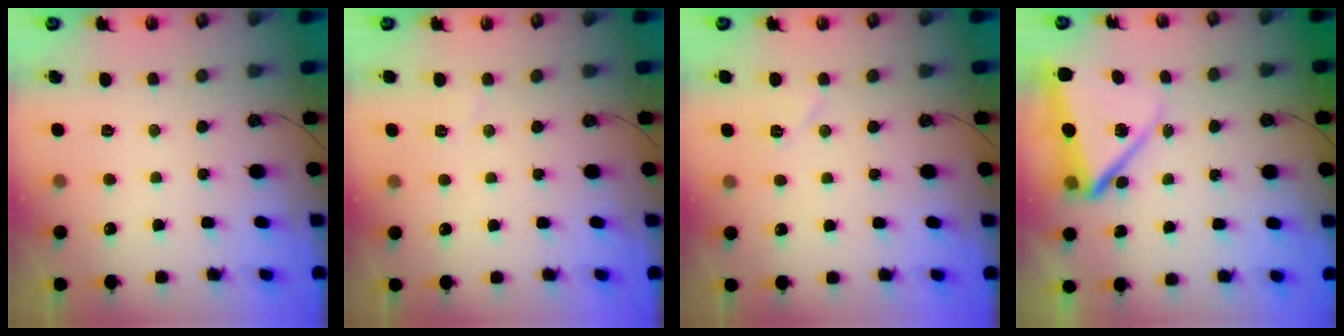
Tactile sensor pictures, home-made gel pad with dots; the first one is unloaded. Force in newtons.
{"total": 3.7, "press": 3.1, "slide": 2.1}
{"total": 6.3, "press": 6.3, "slide": 0.7}
{"total": 10.4, "press": 10.2, "slide": 1.9}